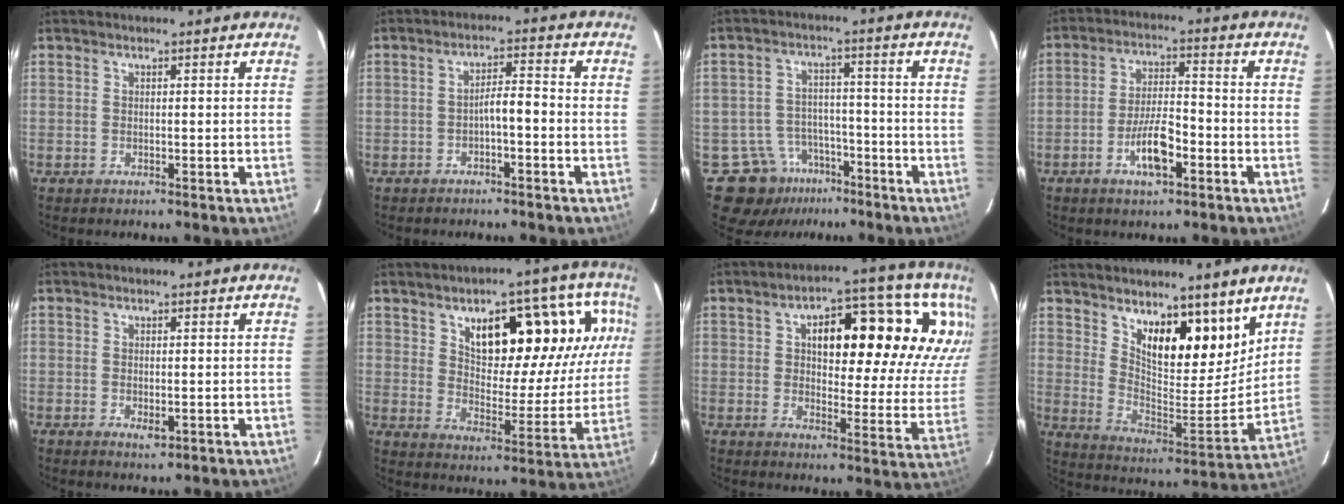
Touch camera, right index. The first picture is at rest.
{"total": 3.5, "force": [-1.3, 0.7, 3.2], "torque": [-0.048, 0.014, -0.021]}
{"total": 10.5, "force": [-6.7, 7.9, 1.6], "torque": [-0.034, 0.038, -0.096]}
{"total": 7.6, "force": [-3.3, 2.1, 6.5], "torque": [-0.124, 0.005, -0.059]}
{"total": 1.7, "force": [-0.4, 0.7, 1.5], "torque": [-0.025, -0.004, -0.002]}
{"total": 20.7, "force": [8.1, 7.5, 17.5], "torque": [-0.227, 0.026, 0.122]}
{"total": 23.0, "force": [8.7, 7.5, 19.9], "torque": [-0.222, 0.044, 0.121]}
{"total": 15.2, "force": [9.0, 5.5, 10.9], "torque": [-0.156, -0.012, 0.159]}